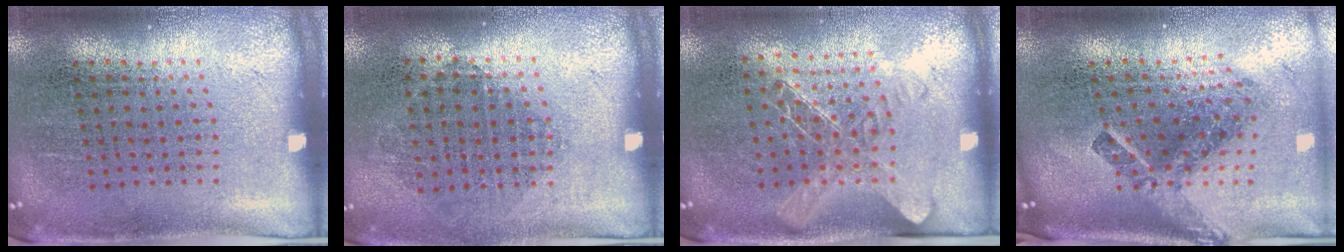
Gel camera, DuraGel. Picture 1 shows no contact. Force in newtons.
{"total": 0.8, "press": 0.8, "slide": 0.3}
{"total": 1.5, "press": 1.3, "slide": 0.6}
{"total": 2.9, "press": 1.7, "slide": 2.3}